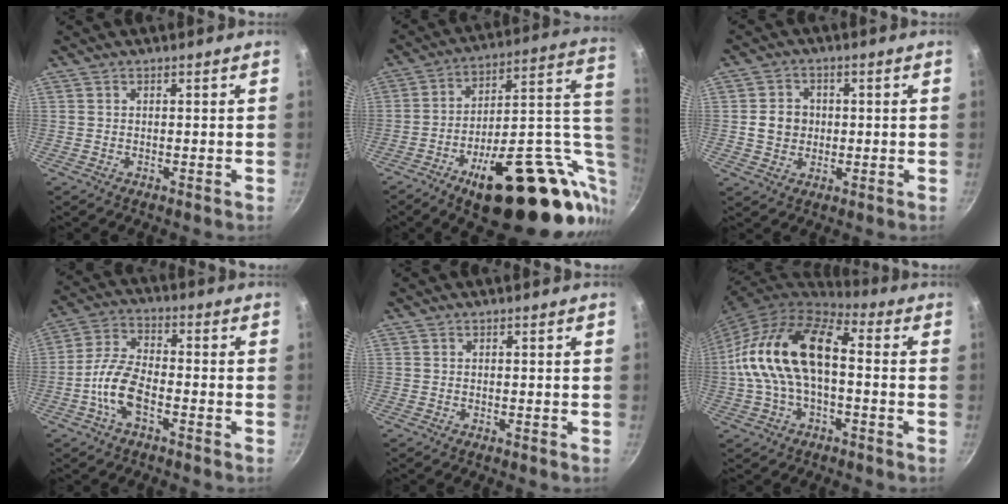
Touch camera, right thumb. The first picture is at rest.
{"total": 30.8, "force": [-6.0, 13.7, 26.9], "torque": [-0.336, 0.019, -0.072]}
{"total": 5.5, "force": [0.1, 4.9, 2.5], "torque": [-0.017, 0.008, -0.001]}
{"total": 8.9, "force": [-3.5, 4.1, 7.1], "torque": [-0.143, 0.031, -0.078]}
{"total": 0.0}
{"total": 18.5, "force": [-0.5, 10.2, 15.5], "torque": [-0.281, 0.041, -0.022]}